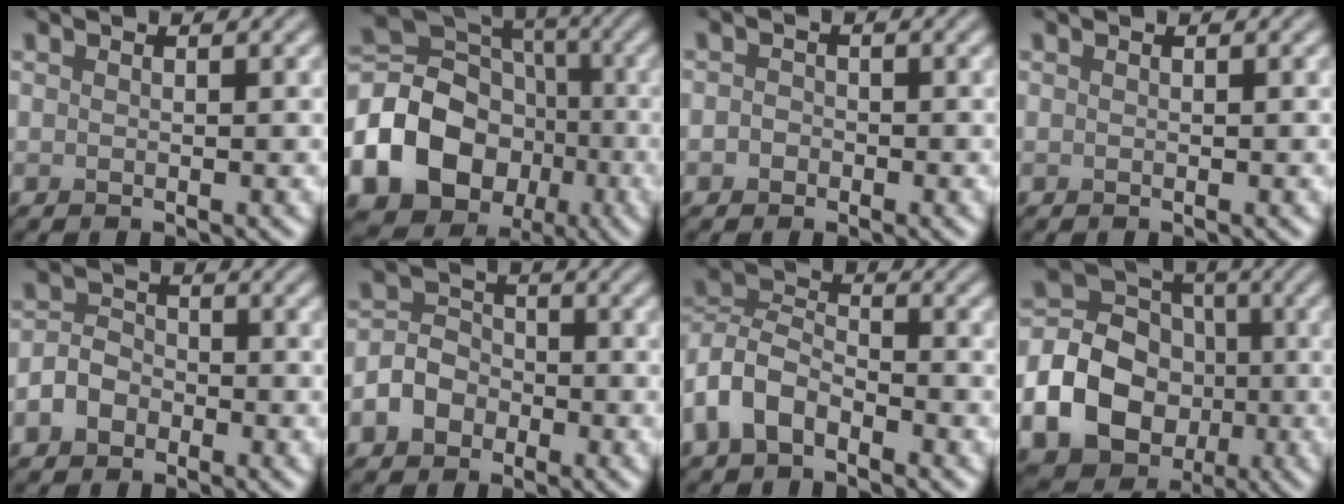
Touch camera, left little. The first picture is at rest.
{"total": 16.8, "force": [-5.2, 14.0, 7.6], "torque": [-0.174, -0.018, -0.112]}
{"total": 1.1, "force": [-0.5, 0.9, 0.4], "torque": [-0.003, -0.001, -0.012]}
{"total": 0.0}
{"total": 2.7, "force": [-1.3, 1.9, 1.2], "torque": [-0.020, 0.006, -0.030]}
{"total": 3.5, "force": [-1.6, 2.7, 1.4], "torque": [-0.018, 0.005, -0.037]}
{"total": 5.1, "force": [-2.9, 2.9, 2.9], "torque": [-0.059, 0.007, -0.072]}
{"total": 13.2, "force": [-3.5, 11.3, 5.7], "torque": [-0.115, -0.018, -0.084]}